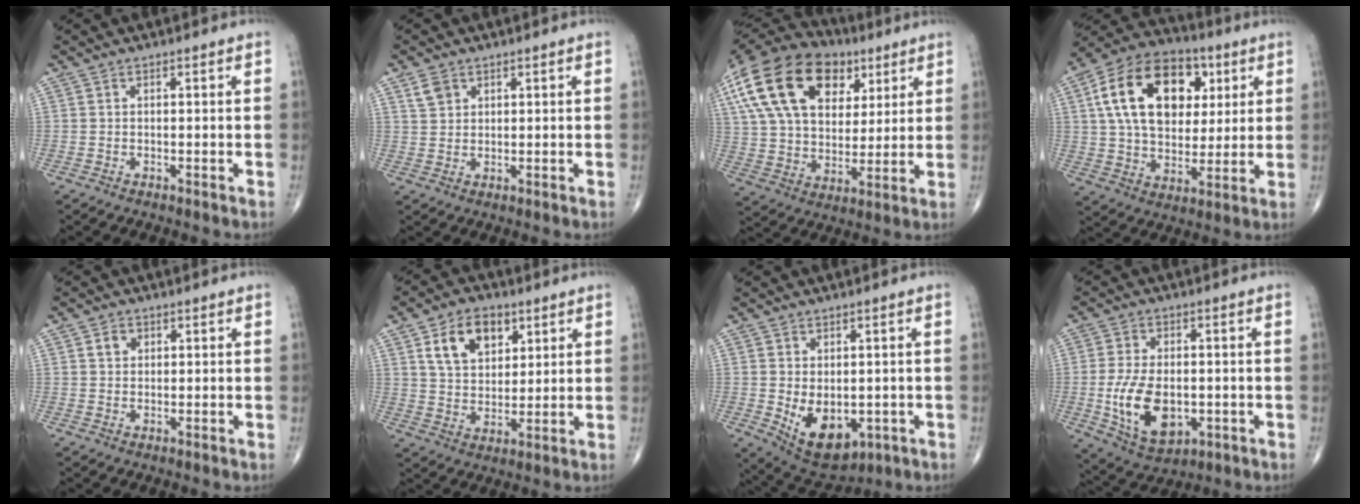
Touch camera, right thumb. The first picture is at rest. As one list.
[{"total": 3.3, "force": [1.9, 2.4, 1.3], "torque": [-0.014, -0.005, 0.039]}, {"total": 27.1, "force": [11.0, 17.1, 18.0], "torque": [-0.339, 0.018, 0.193]}, {"total": 21.8, "force": [6.2, 14.5, 15.0], "torque": [-0.238, 0.002, 0.100]}, {"total": 2.2, "force": [0.8, 1.7, 1.0], "torque": [-0.003, -0.001, 0.012]}, {"total": 10.9, "force": [4.9, 7.2, 6.6], "torque": [-0.076, -0.017, 0.089]}, {"total": 10.2, "force": [-2.0, 6.3, 7.7], "torque": [-0.096, -0.011, -0.008]}, {"total": 12.7, "force": [-2.2, 7.5, 10.0], "torque": [-0.166, -0.007, -0.025]}]